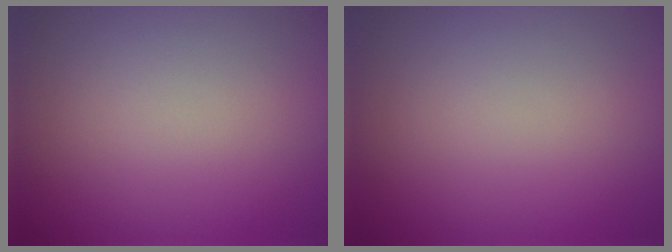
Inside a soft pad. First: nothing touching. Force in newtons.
{"total": 0.0}